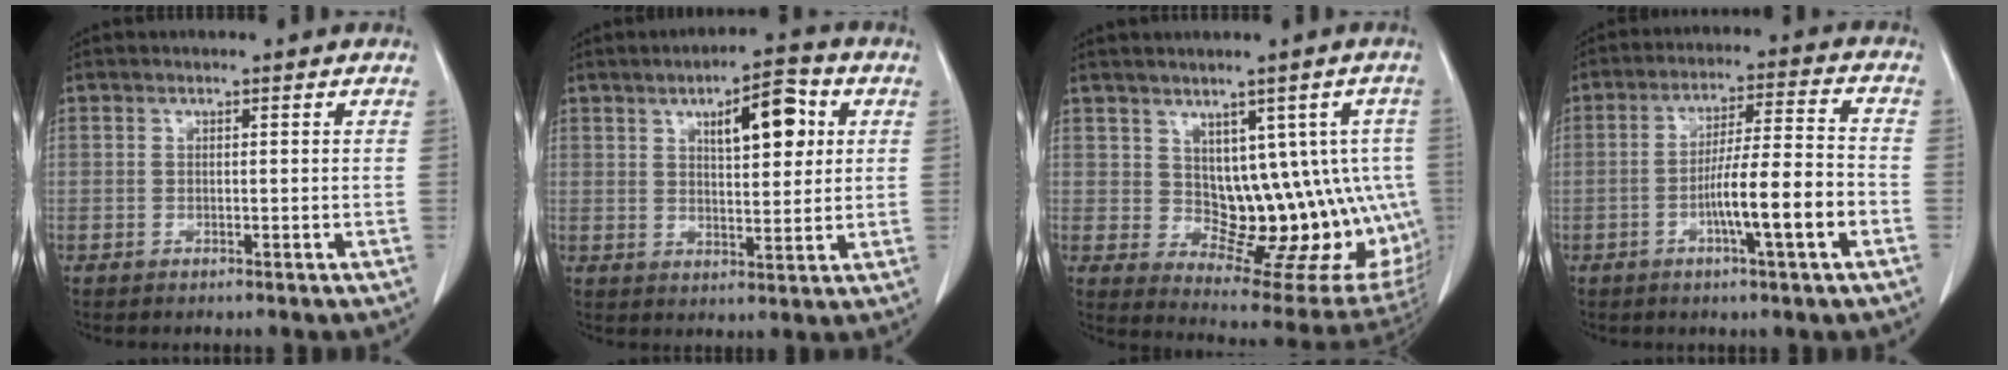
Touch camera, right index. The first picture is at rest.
{"total": 8.6, "force": [3.1, 3.0, 7.5], "torque": [-0.112, 0.012, 0.047]}
{"total": 13.1, "force": [1.0, 7.8, 10.5], "torque": [-0.106, 0.012, 0.036]}
{"total": 10.3, "force": [-3.6, 0.2, 9.7], "torque": [-0.164, 0.006, -0.061]}